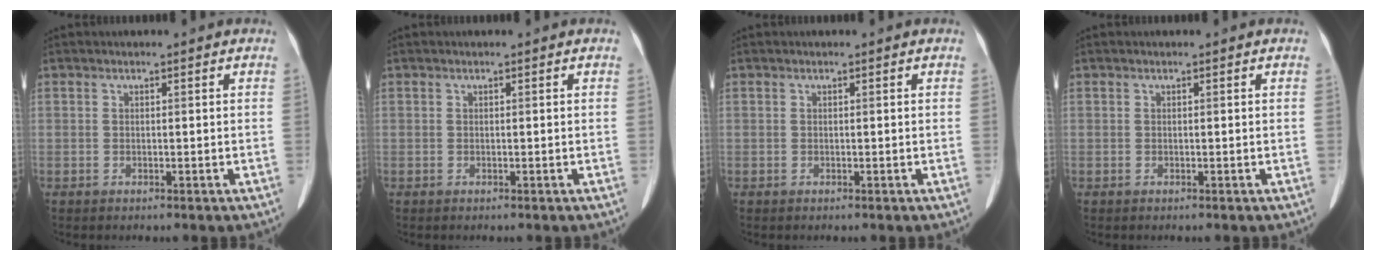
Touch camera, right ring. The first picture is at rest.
{"total": 0.0}
{"total": 0.0}
{"total": 0.0}